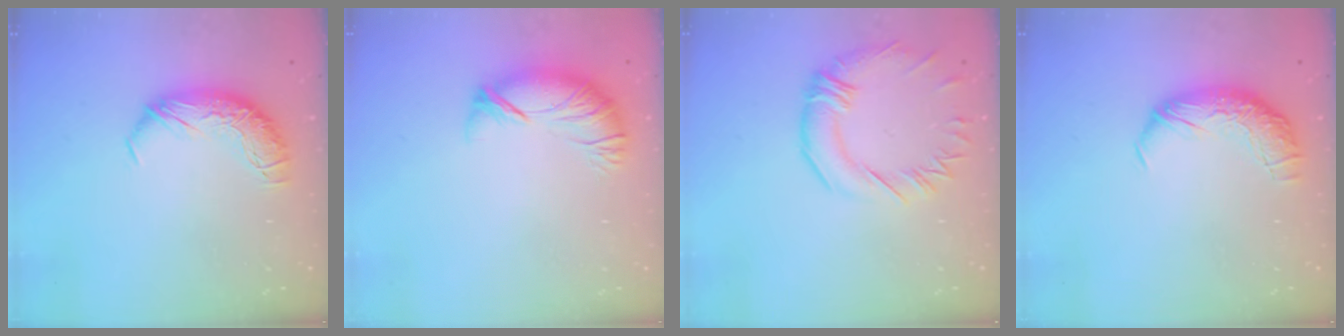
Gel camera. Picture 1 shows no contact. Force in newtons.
{"total": 3.9, "press": 3.3, "slide": 2.0}
{"total": 2.6, "press": 2.2, "slide": 1.3}
{"total": 2.4, "press": 1.1, "slide": 2.1}